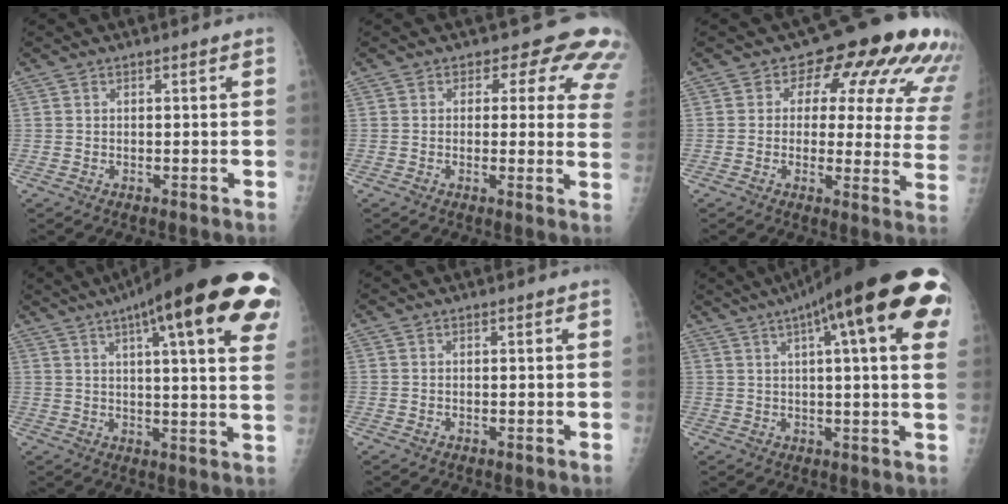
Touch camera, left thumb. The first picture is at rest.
{"total": 10.9, "force": [7.2, 6.0, 5.6], "torque": [-0.008, -0.024, 0.049]}
{"total": 17.9, "force": [9.0, 9.6, 12.2], "torque": [-0.098, -0.027, 0.083]}
{"total": 27.6, "force": [14.6, 5.9, 22.7], "torque": [-0.253, 0.002, 0.187]}
{"total": 0.0}
{"total": 25.1, "force": [11.1, 5.6, 21.9], "torque": [-0.274, 0.026, 0.146]}